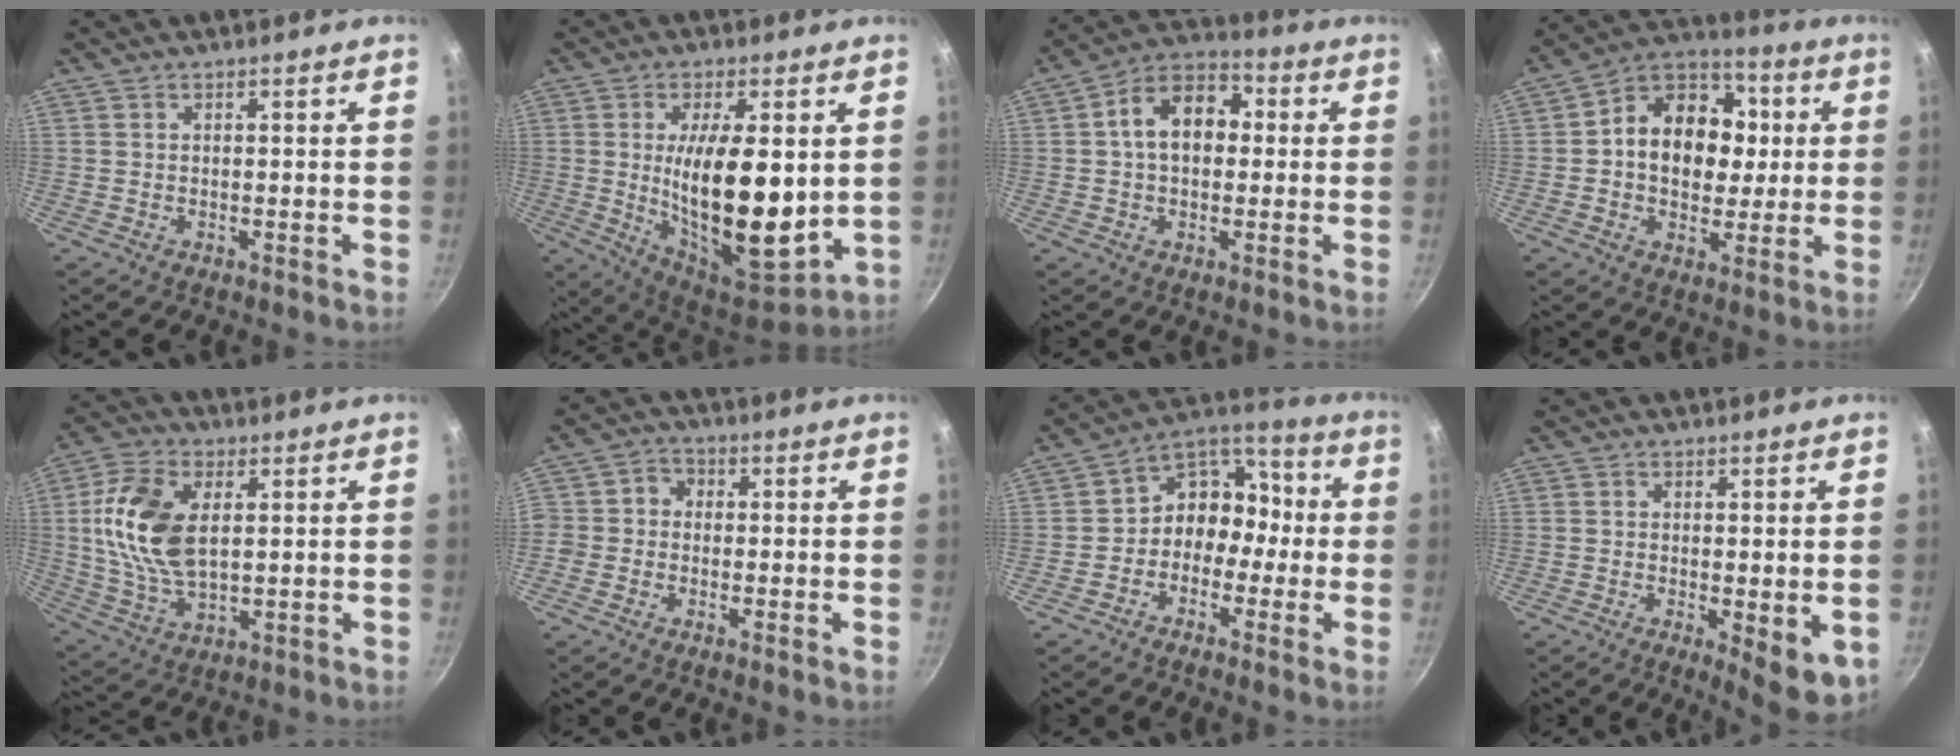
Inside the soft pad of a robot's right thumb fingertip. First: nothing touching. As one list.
[{"total": 20.0, "force": [0.7, 8.3, 18.2], "torque": [-0.277, -0.031, 0.022]}, {"total": 11.8, "force": [1.2, 8.2, 8.3], "torque": [-0.095, 0.032, 0.000]}, {"total": 16.2, "force": [1.3, 12.5, 10.2], "torque": [-0.122, 0.020, 0.005]}, {"total": 14.9, "force": [2.8, 8.4, 12.0], "torque": [-0.229, -0.004, 0.054]}, {"total": 4.1, "force": [-0.8, 3.7, 1.5], "torque": [0.001, 0.012, -0.029]}, {"total": 10.2, "force": [-2.0, 8.4, 5.4], "torque": [-0.033, 0.056, -0.056]}, {"total": 6.9, "force": [-1.1, 2.1, 6.5], "torque": [-0.075, -0.012, -0.008]}]